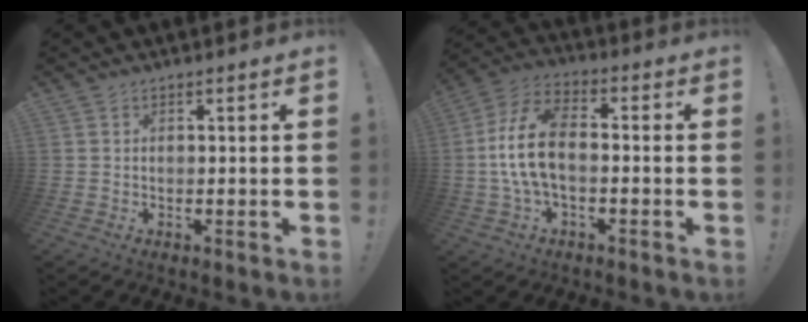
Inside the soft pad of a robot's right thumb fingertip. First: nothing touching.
{"total": 13.6, "force": [-1.1, 7.4, 11.3], "torque": [-0.230, 0.011, -0.021]}